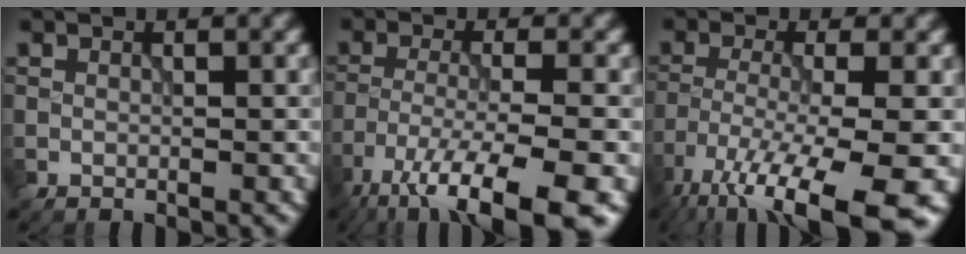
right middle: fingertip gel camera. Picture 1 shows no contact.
{"total": 10.6, "force": [-7.1, 2.6, 7.5], "torque": [-0.125, -0.019, -0.114]}
{"total": 13.0, "force": [-8.5, 3.3, 9.3], "torque": [-0.175, -0.036, -0.126]}